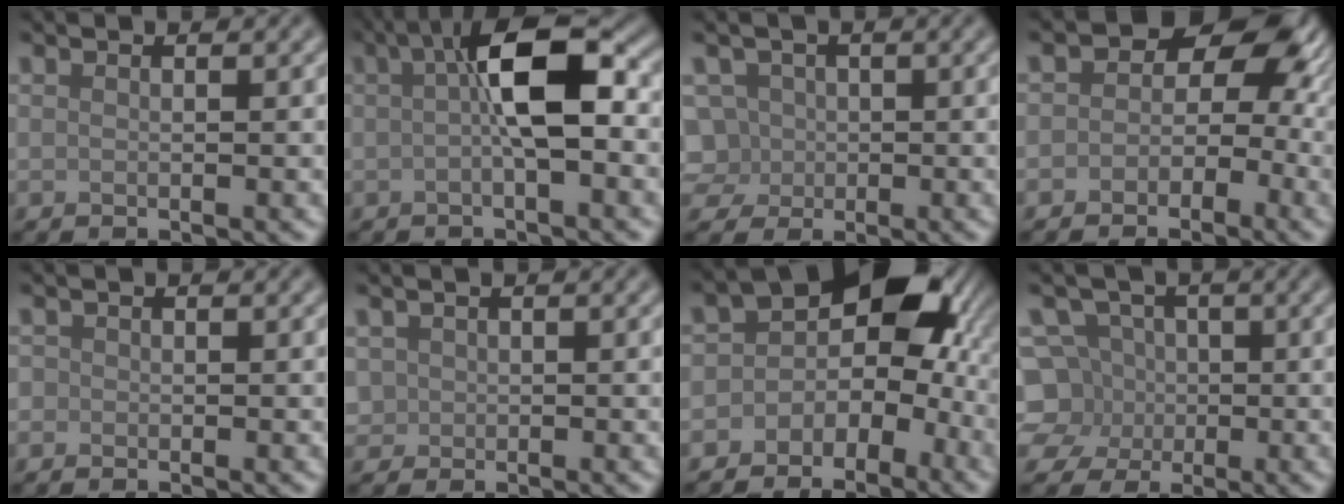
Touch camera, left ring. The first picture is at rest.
{"total": 6.0, "force": [0.1, 1.5, 5.8], "torque": [-0.099, 0.018, -0.005]}
{"total": 4.3, "force": [-0.6, 4.1, 1.2], "torque": [-0.021, 0.022, -0.017]}
{"total": 4.7, "force": [-0.9, 3.6, 2.8], "torque": [-0.019, 0.007, -0.029]}
{"total": 0.6, "force": [-0.5, 0.2, -0.3], "torque": [0.005, -0.002, -0.006]}
{"total": 1.0, "force": [-0.1, 0.9, -0.2], "torque": [-0.001, -0.003, 0.005]}
{"total": 7.5, "force": [-1.7, 5.2, 5.2], "torque": [-0.046, 0.020, -0.044]}
{"total": 6.7, "force": [-1.7, 6.2, 2.0], "torque": [-0.039, 0.014, -0.053]}